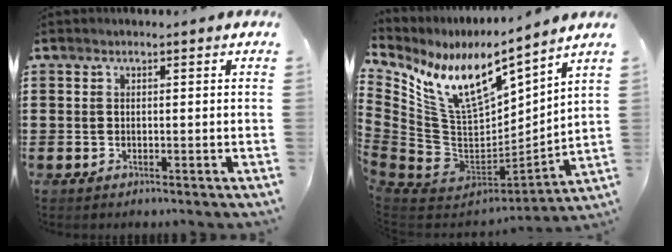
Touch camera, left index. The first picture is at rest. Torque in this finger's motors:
{"motor_torque": [1.14, 1.00, 0.85, 0.19]}